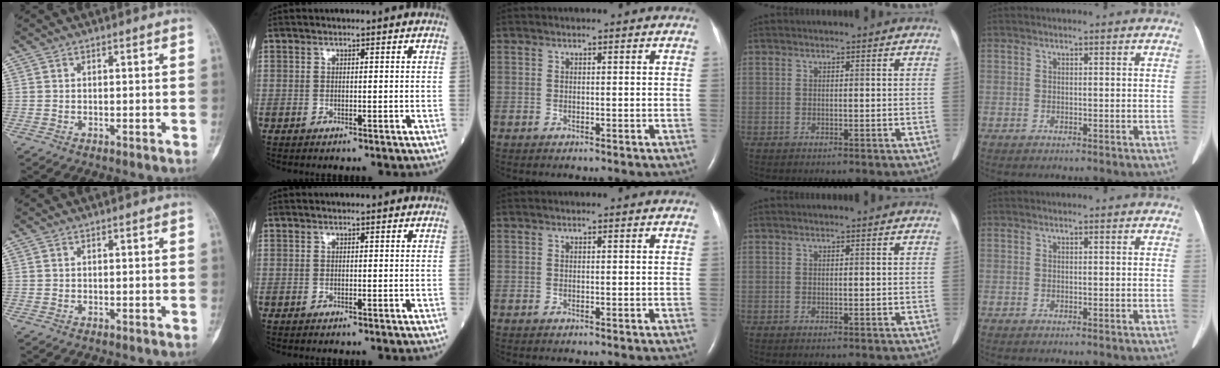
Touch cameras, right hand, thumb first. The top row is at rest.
{}